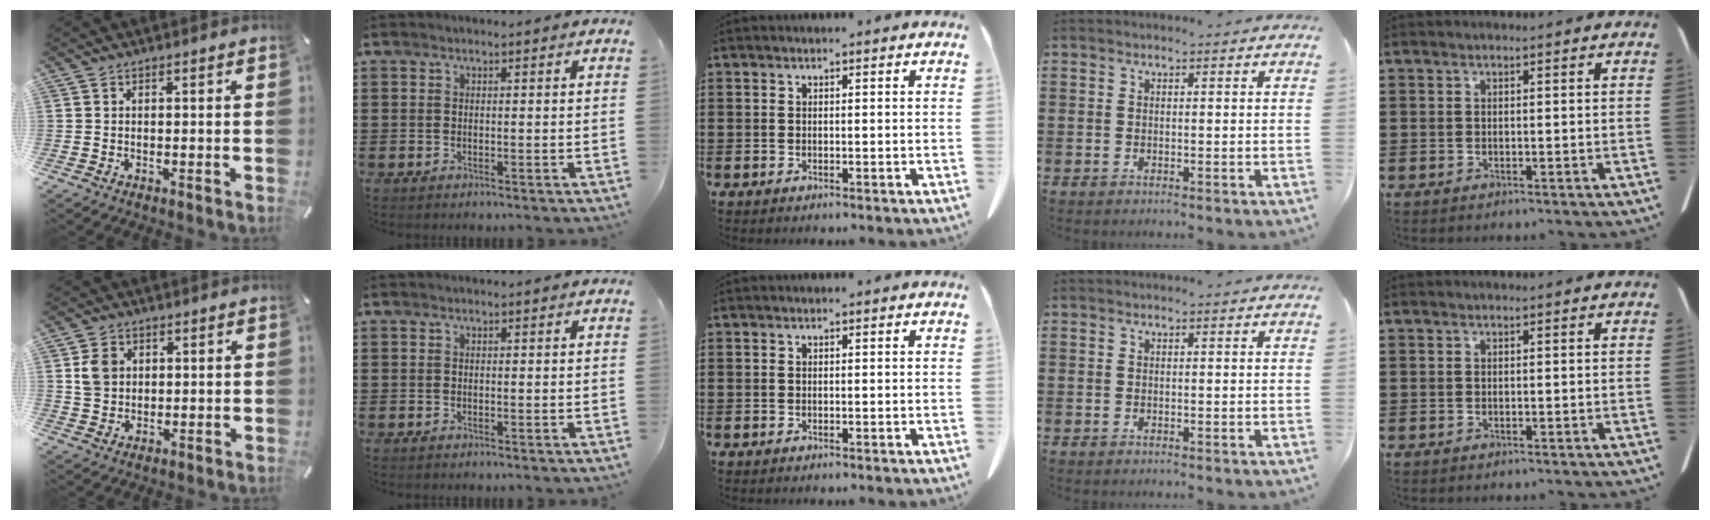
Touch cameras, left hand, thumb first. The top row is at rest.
{"thumb": {"total": 5.2, "force": [1.2, 4.8, 1.5], "torque": [-0.023, 0.005, 0.022]}}